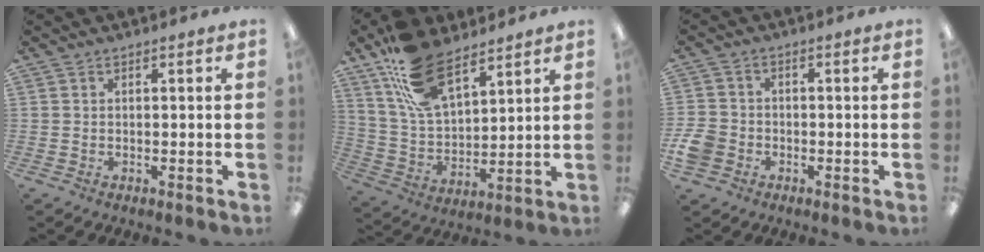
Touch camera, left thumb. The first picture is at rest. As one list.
[{"total": 16.6, "force": [11.1, 8.0, 9.5], "torque": [-0.187, -0.041, 0.205]}, {"total": 5.6, "force": [-2.1, 4.5, 2.6], "torque": [-0.059, 0.011, -0.038]}]